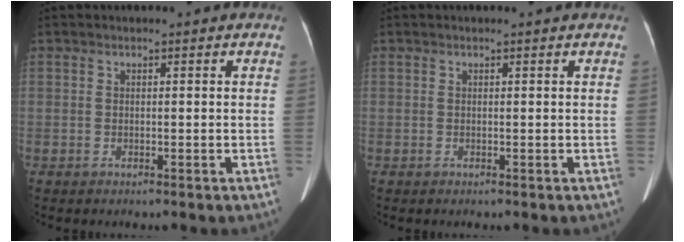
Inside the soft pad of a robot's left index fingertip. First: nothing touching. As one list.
[{"total": 0.0}]